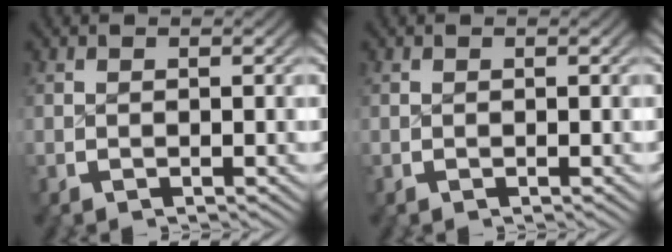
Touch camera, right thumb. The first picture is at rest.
{"total": 0.0}